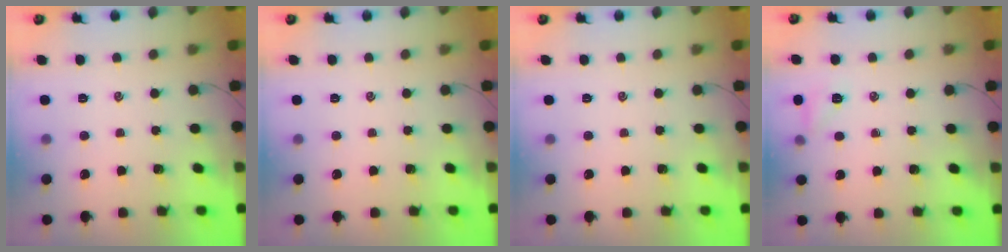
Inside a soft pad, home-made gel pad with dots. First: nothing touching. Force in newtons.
{"total": 0.0}
{"total": 0.0}
{"total": 6.2, "press": 6.0, "slide": 1.3}